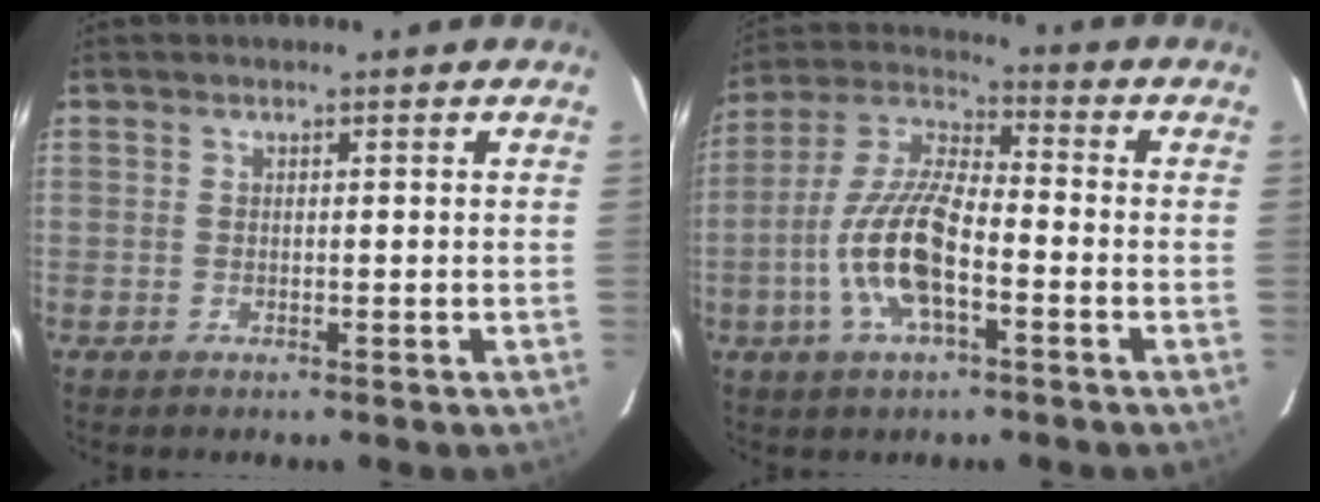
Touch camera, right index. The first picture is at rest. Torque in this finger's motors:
{"motor_torque": [2.07, -0.07, 1.05, 0.20]}